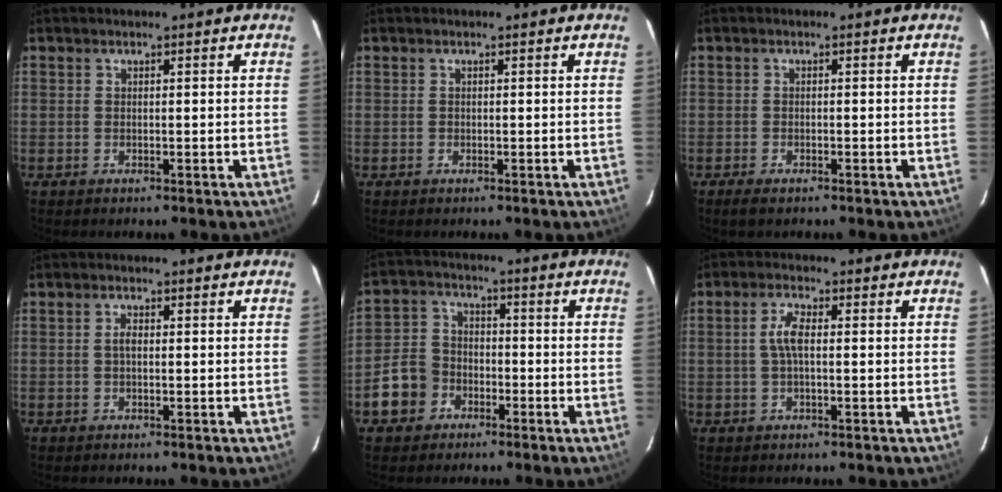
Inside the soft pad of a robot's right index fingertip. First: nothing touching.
{"total": 0.0}
{"total": 2.3, "force": [-1.7, 0.7, 1.4], "torque": [-0.032, -0.006, -0.030]}
{"total": 1.3, "force": [-0.1, 0.7, 1.2], "torque": [-0.023, 0.005, -0.003]}
{"total": 8.3, "force": [-4.0, 6.8, 2.5], "torque": [-0.071, 0.027, -0.069]}
{"total": 3.8, "force": [0.1, 1.3, 3.6], "torque": [-0.074, 0.007, 0.003]}